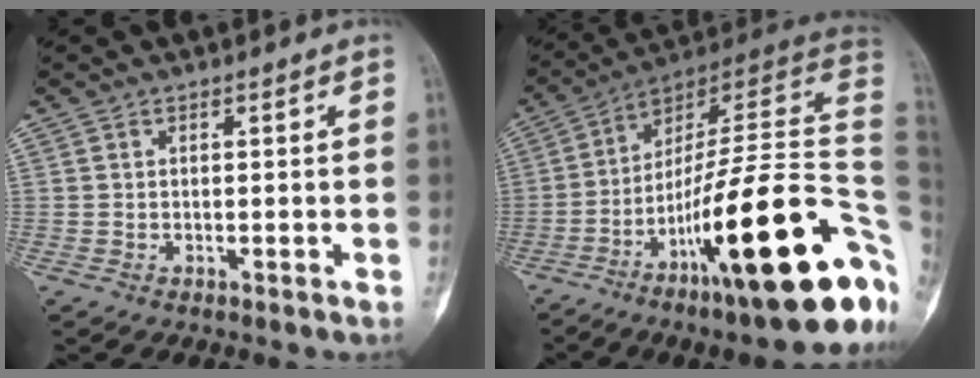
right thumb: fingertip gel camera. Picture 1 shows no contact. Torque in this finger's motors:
{"motor_torque": [3.51, 1.50, 1.84, -0.93, 0.68]}